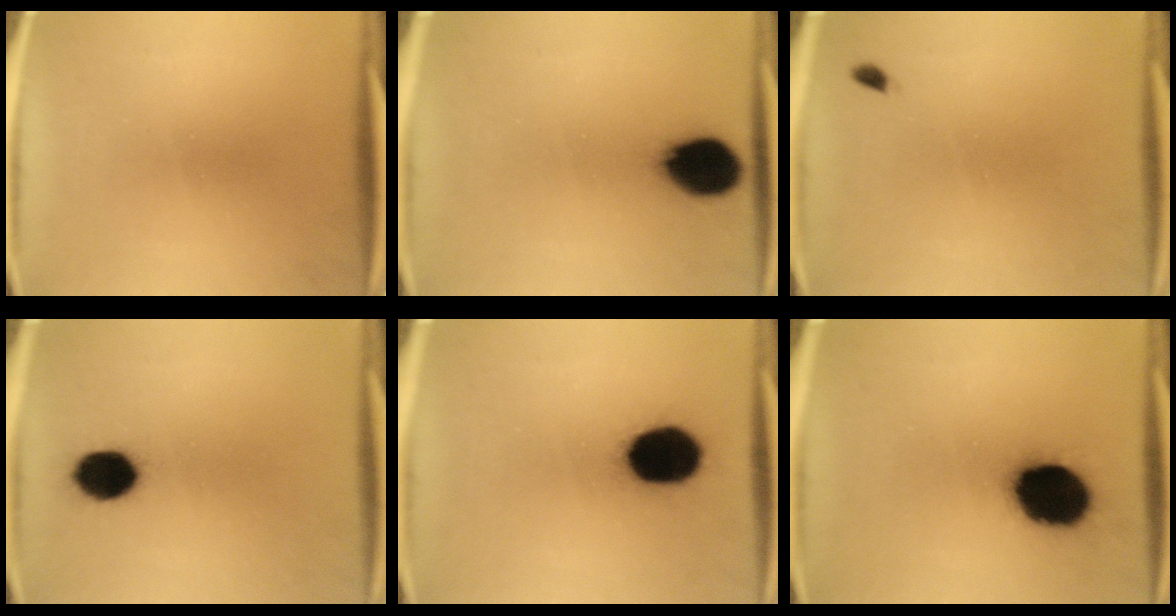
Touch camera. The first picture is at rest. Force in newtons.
{"total": 12.9}
{"total": 0.7}
{"total": 8.1}
{"total": 16.7}
{"total": 18.1}